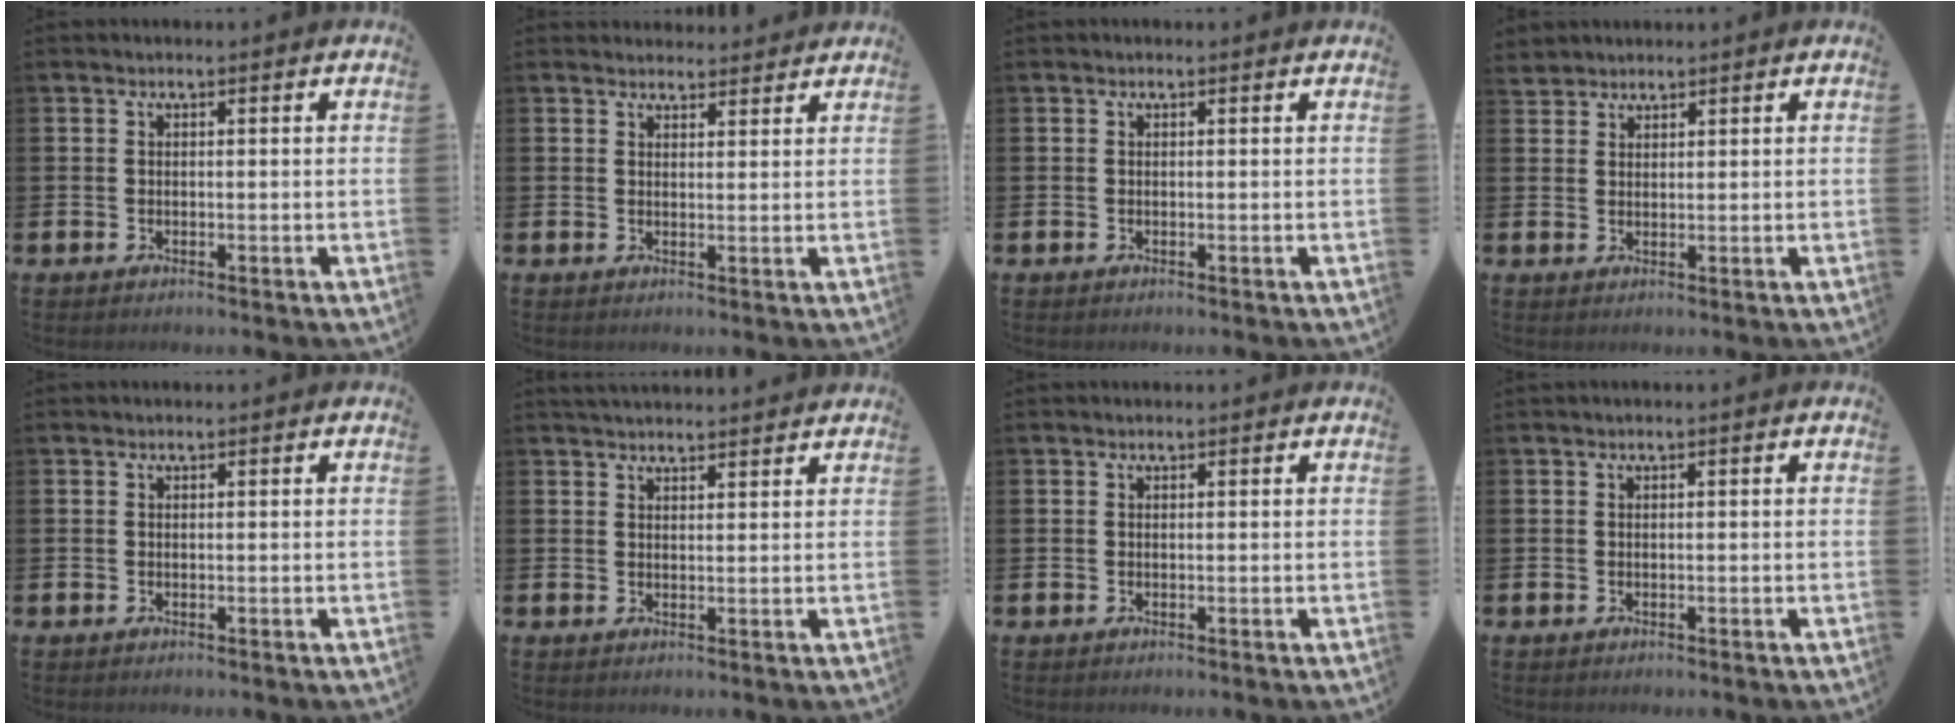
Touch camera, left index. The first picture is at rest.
{"total": 2.4, "force": [2.3, 0.6, -0.3], "torque": [0.009, -0.013, 0.041]}
{"total": 0.0}
{"total": 2.3, "force": [2.1, 0.6, -0.5], "torque": [0.012, -0.008, 0.040]}
{"total": 0.0}
{"total": 2.7, "force": [2.7, 0.2, 0.2], "torque": [-0.007, -0.012, 0.050]}
{"total": 0.0}
{"total": 0.0}